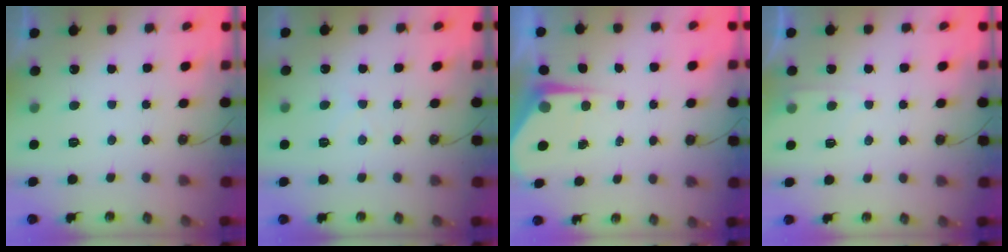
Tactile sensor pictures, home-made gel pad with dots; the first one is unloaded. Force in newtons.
{"total": 3.7, "press": 3.7, "slide": 0.6}
{"total": 4.8, "press": 4.8, "slide": 0.4}
{"total": 4.1, "press": 4.1, "slide": 0.4}